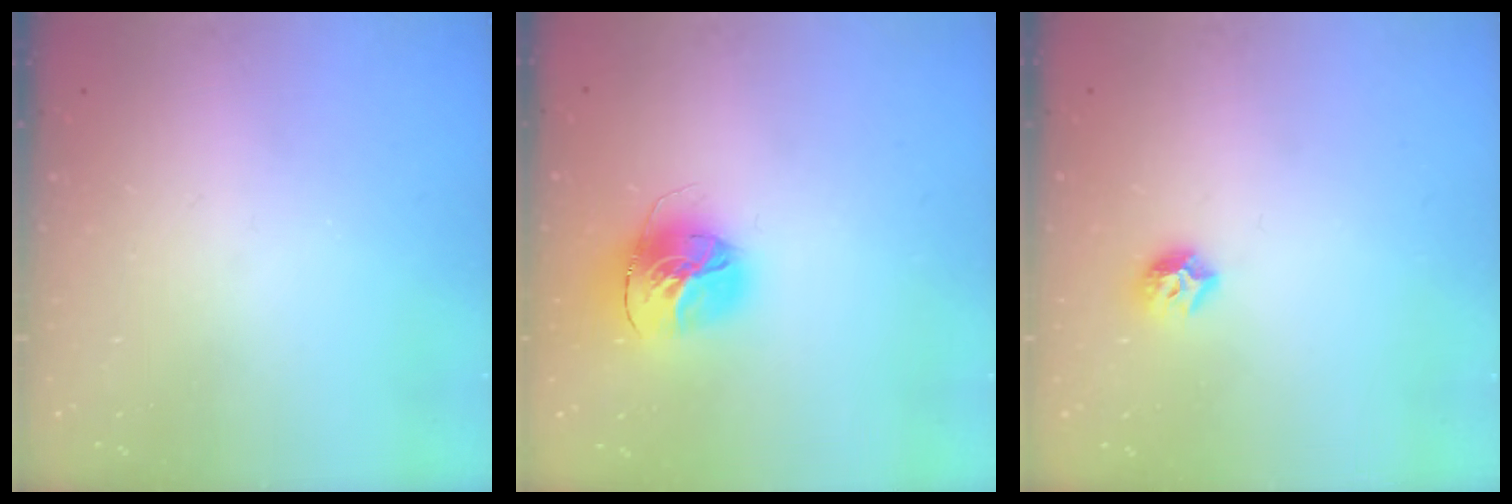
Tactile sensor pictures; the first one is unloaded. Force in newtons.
{"total": 16.1, "press": 16.0, "slide": 1.7}
{"total": 7.6, "press": 7.6, "slide": 0.7}